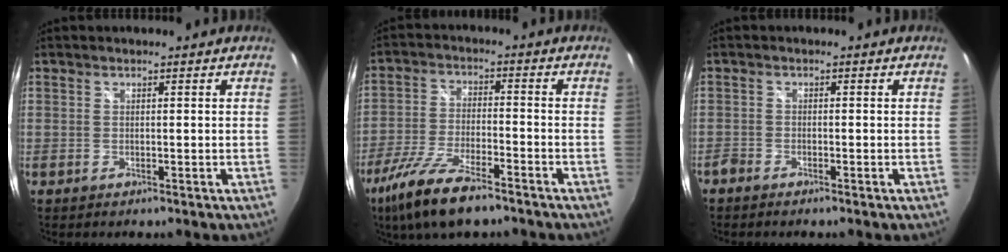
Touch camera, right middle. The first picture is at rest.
{"total": 13.0, "force": [-9.2, 3.3, 8.5], "torque": [-0.186, -0.033, -0.173]}
{"total": 1.7, "force": [-1.5, 0.6, 0.4], "torque": [-0.018, -0.004, -0.034]}